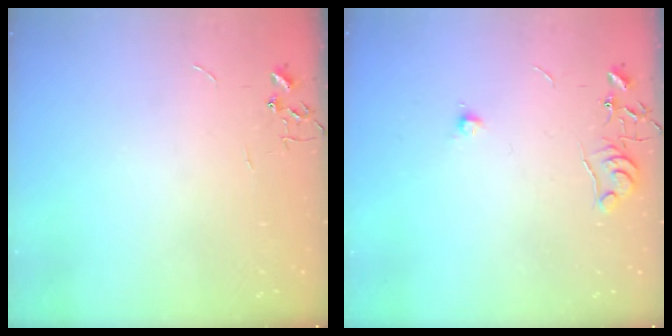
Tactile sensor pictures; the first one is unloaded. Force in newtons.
{"total": 7.7, "press": 7.7, "slide": 0.8}